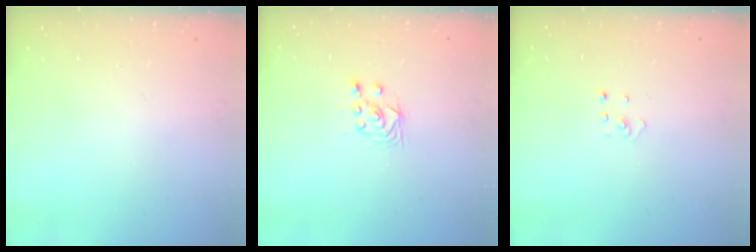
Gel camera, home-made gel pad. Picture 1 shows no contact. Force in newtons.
{"total": 3.5, "press": 3.2, "slide": 1.4}
{"total": 1.9, "press": 1.9, "slide": 0.1}